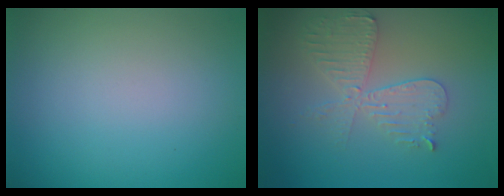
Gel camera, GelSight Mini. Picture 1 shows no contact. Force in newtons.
{"total": 4.2, "press": 3.6, "slide": 2.0}